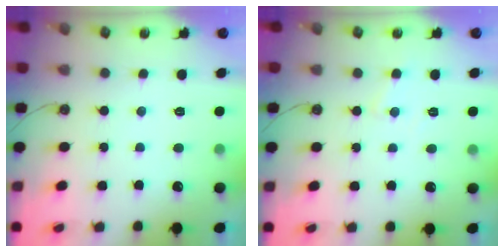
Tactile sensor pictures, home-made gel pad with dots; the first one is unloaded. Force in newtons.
{"total": 5.8, "press": 5.7, "slide": 0.8}